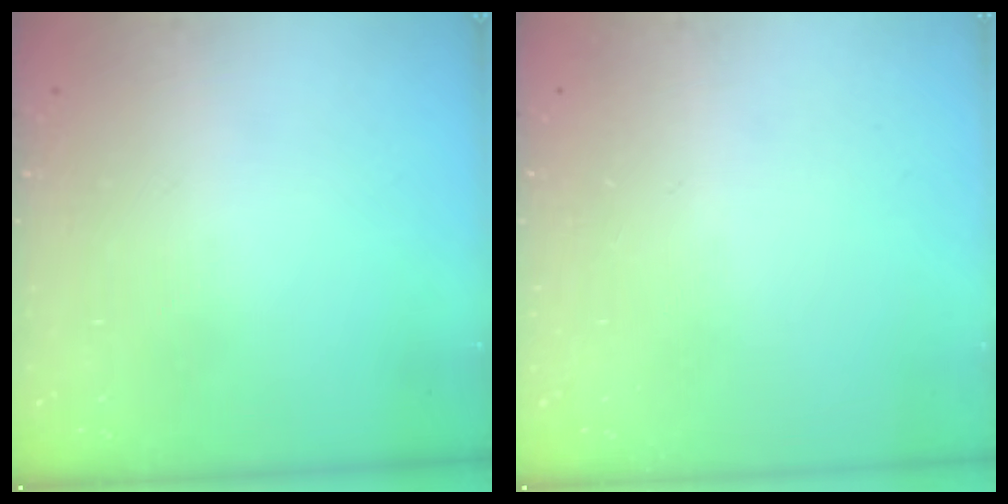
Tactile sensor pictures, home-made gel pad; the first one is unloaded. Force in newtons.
{"total": 0.0}